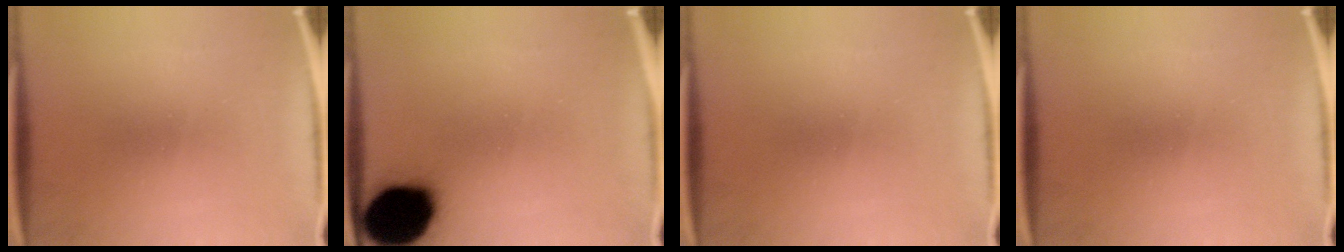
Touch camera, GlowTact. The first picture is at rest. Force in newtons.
{"total": 19.6}
{"total": 0.0}
{"total": 0.0}